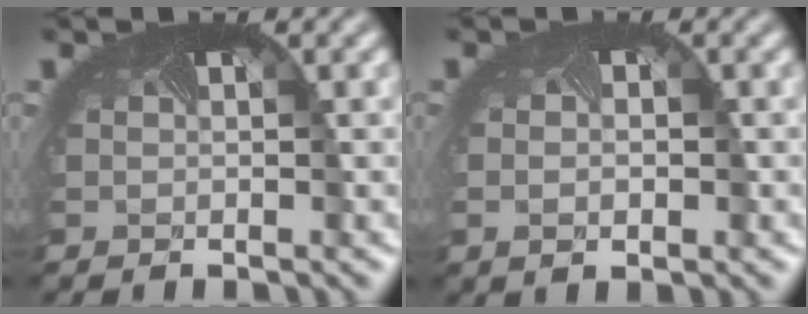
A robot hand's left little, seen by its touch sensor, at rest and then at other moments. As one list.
[{"total": 2.3, "force": [-0.3, 1.5, 1.7], "torque": [-0.023, 0.001, 0.000]}]